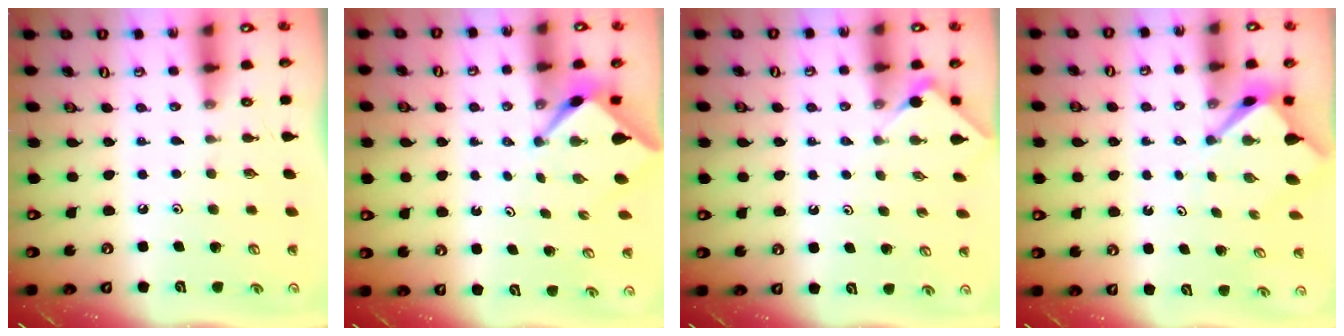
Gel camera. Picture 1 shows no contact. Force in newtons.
{"total": 2.5, "press": 2.5, "slide": 0.2}
{"total": 4.0, "press": 3.9, "slide": 0.5}
{"total": 3.2, "press": 3.2, "slide": 0.3}